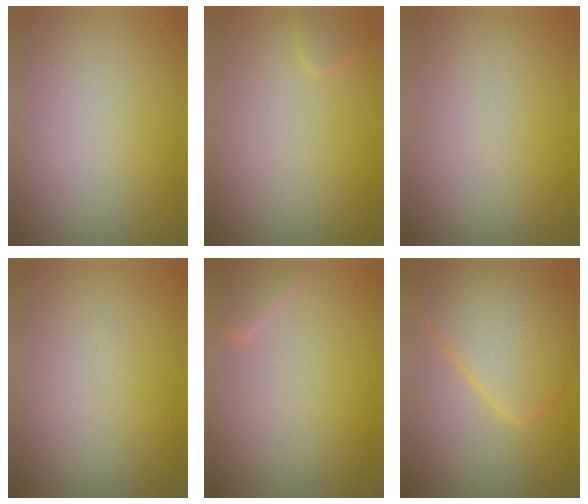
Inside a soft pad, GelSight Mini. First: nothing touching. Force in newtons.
{"total": 0.8, "press": 0.7, "slide": 0.2}
{"total": 0.0}
{"total": 0.0}
{"total": 1.9, "press": 1.9, "slide": 0.1}
{"total": 7.3, "press": 7.3, "slide": 0.3}